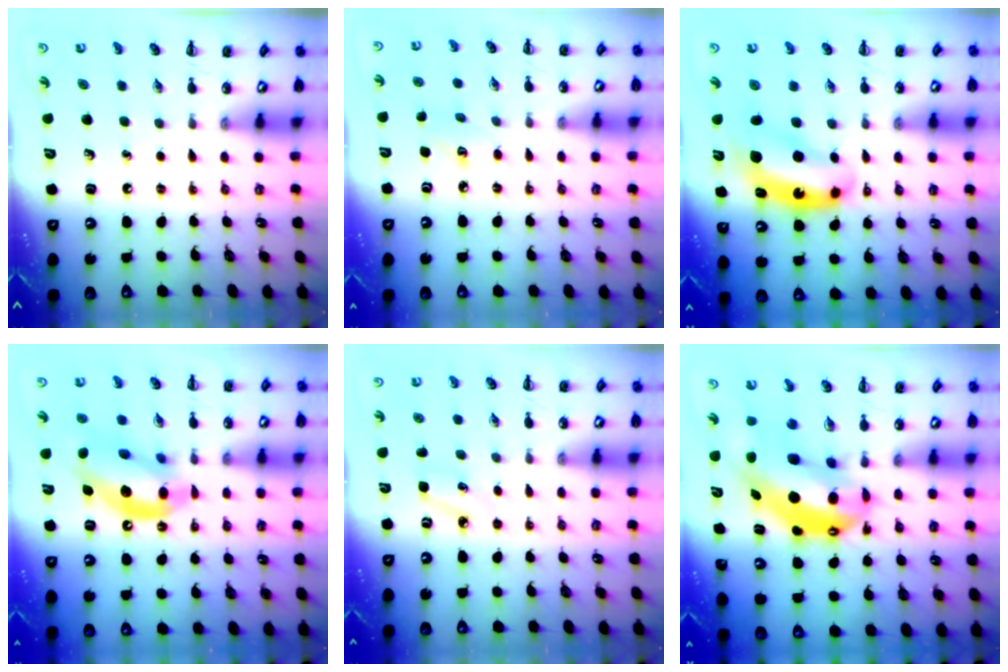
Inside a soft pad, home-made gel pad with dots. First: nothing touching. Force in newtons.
{"total": 2.9, "press": 2.8, "slide": 0.8}
{"total": 8.2, "press": 7.9, "slide": 2.2}
{"total": 13.8, "press": 13.3, "slide": 3.4}
{"total": 4.4, "press": 4.2, "slide": 1.3}
{"total": 11.2, "press": 10.8, "slide": 2.7}